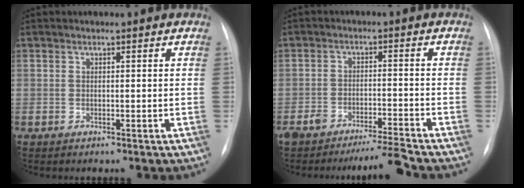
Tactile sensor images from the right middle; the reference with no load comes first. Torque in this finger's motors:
{"motor_torque": [0.11, -0.12, 0.03, 0.02]}